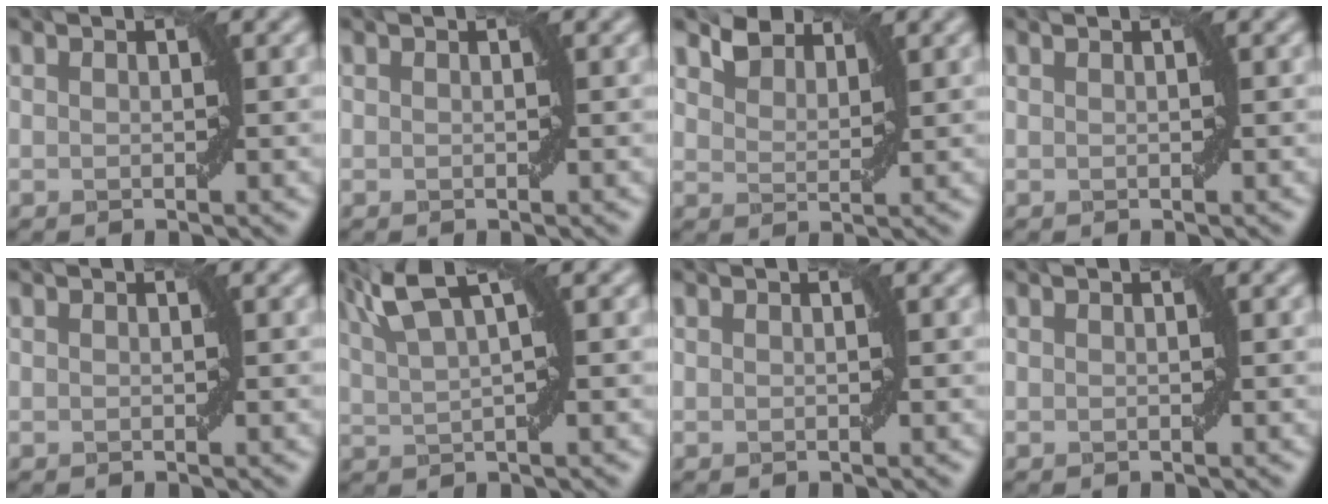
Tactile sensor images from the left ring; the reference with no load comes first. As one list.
[{"total": 0.0}, {"total": 2.8, "force": [2.5, 1.2, 0.8], "torque": [-0.022, 0.002, 0.044]}, {"total": 0.0}, {"total": 0.0}, {"total": 5.3, "force": [3.0, 1.3, 4.3], "torque": [-0.080, 0.020, 0.057]}, {"total": 0.0}, {"total": 0.0}]